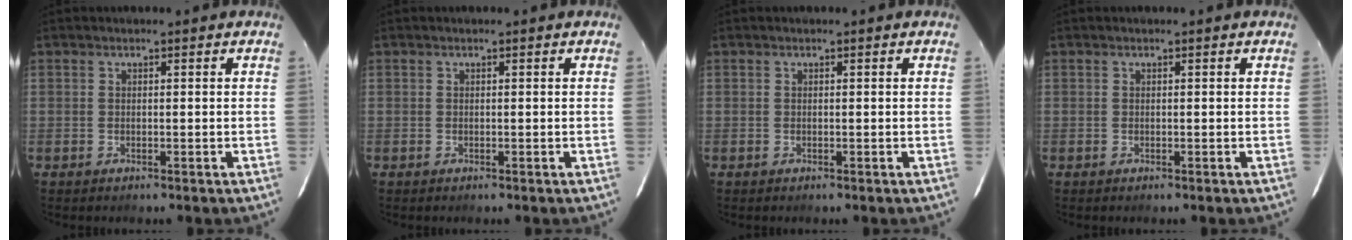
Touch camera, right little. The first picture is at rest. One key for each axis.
{"total": 0.0}
{"total": 0.0}
{"total": 0.0}